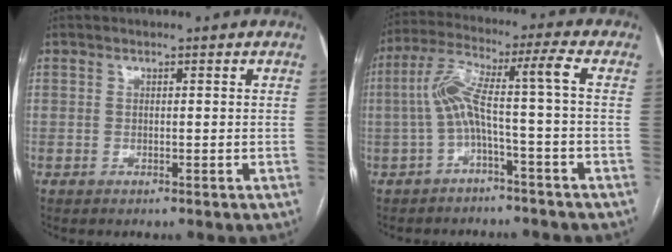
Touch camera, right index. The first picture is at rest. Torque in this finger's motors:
{"motor_torque": [1.26, -0.17, 0.59, 0.16]}